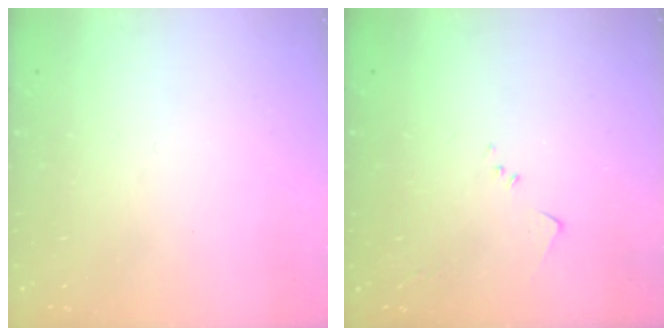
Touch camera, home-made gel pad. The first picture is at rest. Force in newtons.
{"total": 4.2, "press": 4.2, "slide": 0.6}